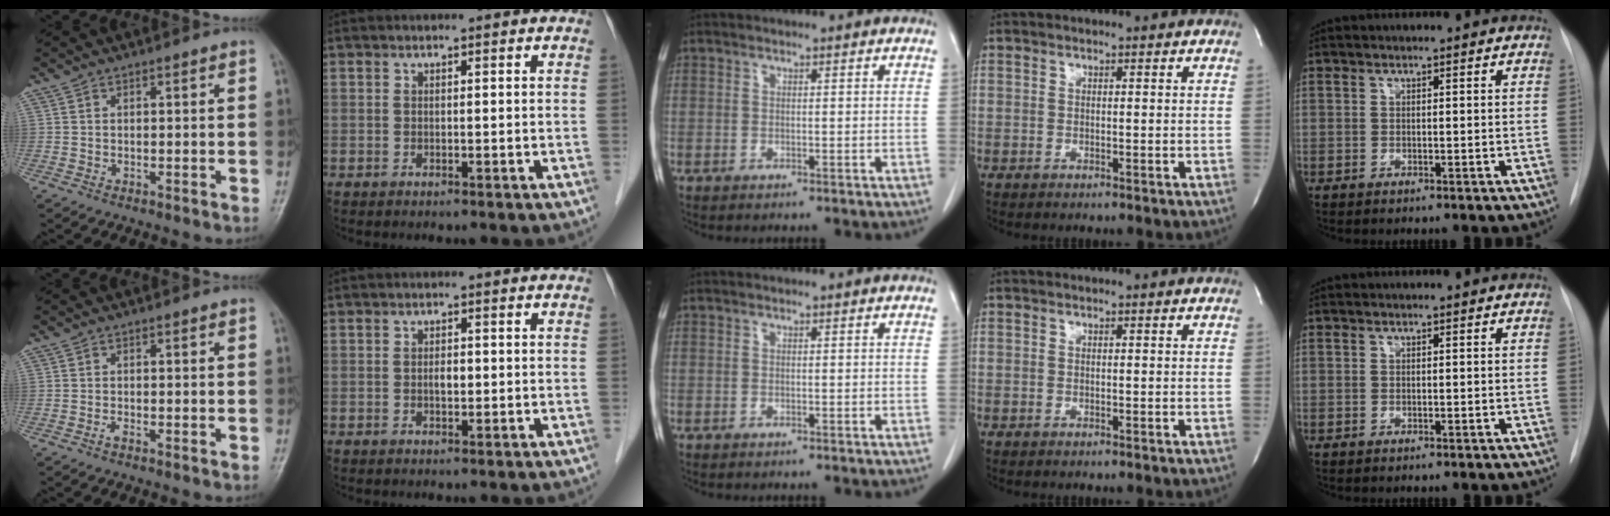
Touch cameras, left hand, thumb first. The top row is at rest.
{"thumb": {"total": 0.7, "force": [-0.5, 0.2, 0.5], "torque": [-0.008, 0.000, -0.012]}, "index": {"total": 2.0, "force": [-0.3, 1.1, 1.6], "torque": [-0.026, 0.003, -0.004]}}